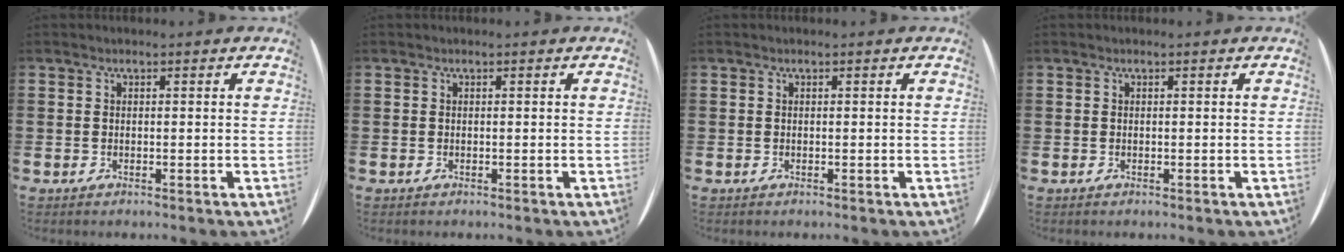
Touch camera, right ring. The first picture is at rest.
{"total": 0.0}
{"total": 0.0}
{"total": 0.0}